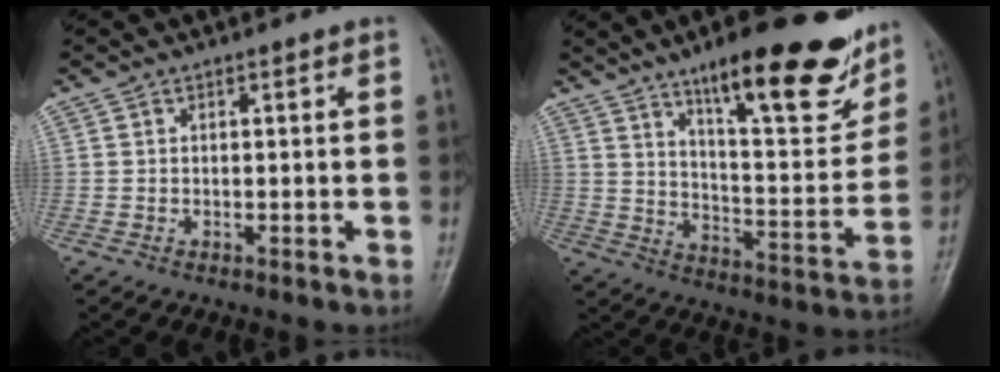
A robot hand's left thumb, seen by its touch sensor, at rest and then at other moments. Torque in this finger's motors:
{"motor_torque": [1.59, 1.55, 1.47, -1.30, 0.10]}